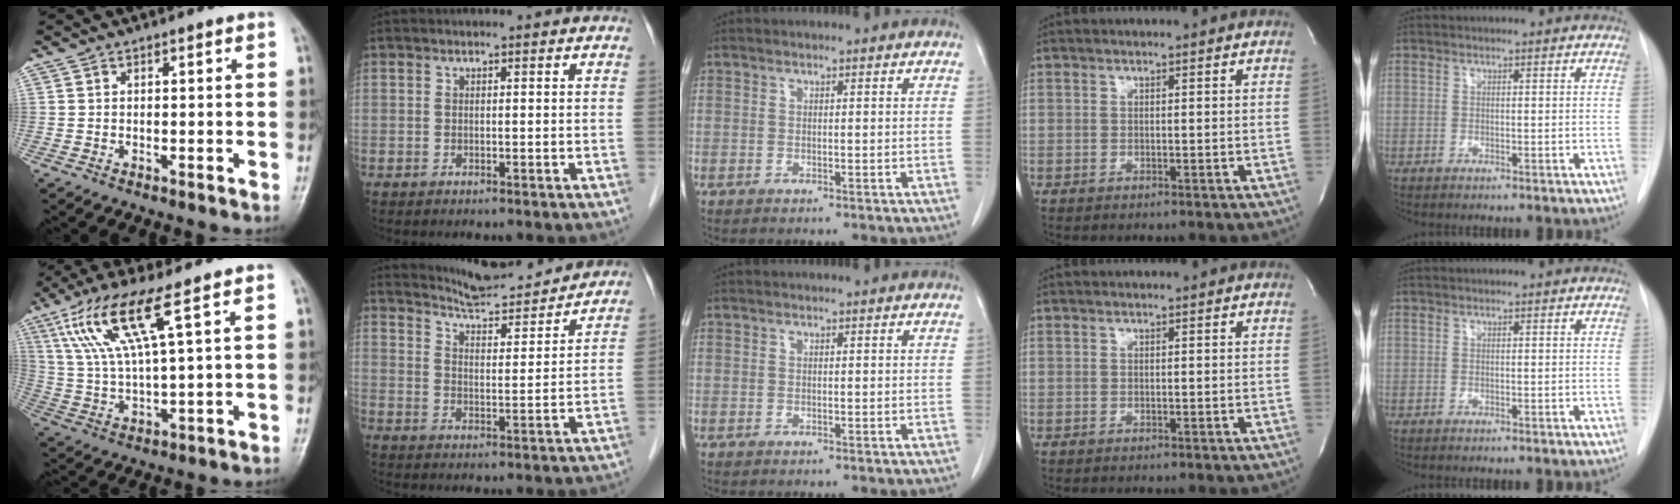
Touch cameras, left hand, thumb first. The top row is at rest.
{"thumb": {"total": 12.3, "force": [5.9, 1.7, 10.7], "torque": [-0.238, -0.013, 0.121]}, "index": {"total": 11.3, "force": [11.1, 0.3, 2.1], "torque": [-0.041, 0.004, 0.169]}}